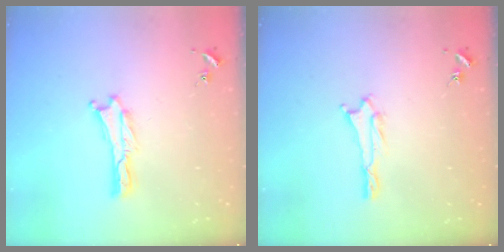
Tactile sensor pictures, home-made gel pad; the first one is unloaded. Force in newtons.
{"total": 1.0, "press": 1.0, "slide": 0.1}